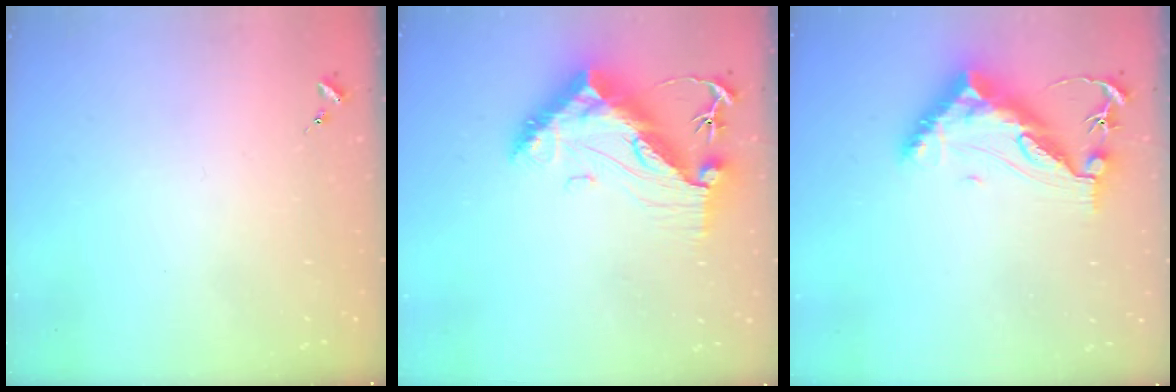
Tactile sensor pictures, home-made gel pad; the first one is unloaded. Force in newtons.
{"total": 14.8, "press": 14.7, "slide": 1.3}
{"total": 13.0, "press": 12.9, "slide": 0.7}